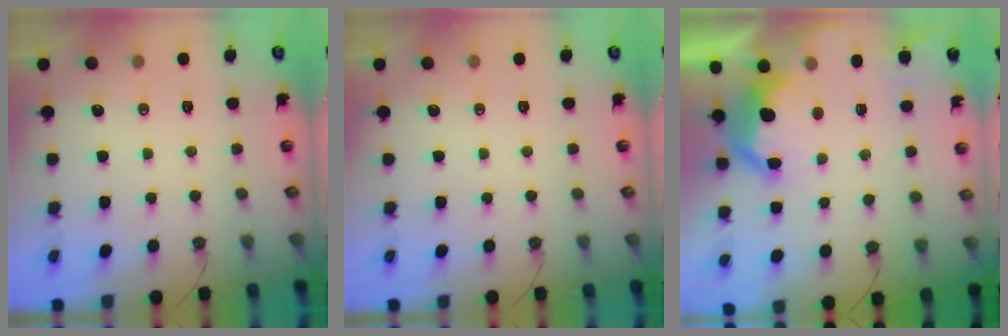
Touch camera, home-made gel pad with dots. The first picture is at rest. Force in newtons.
{"total": 0.0}
{"total": 11.8, "press": 11.7, "slide": 0.8}